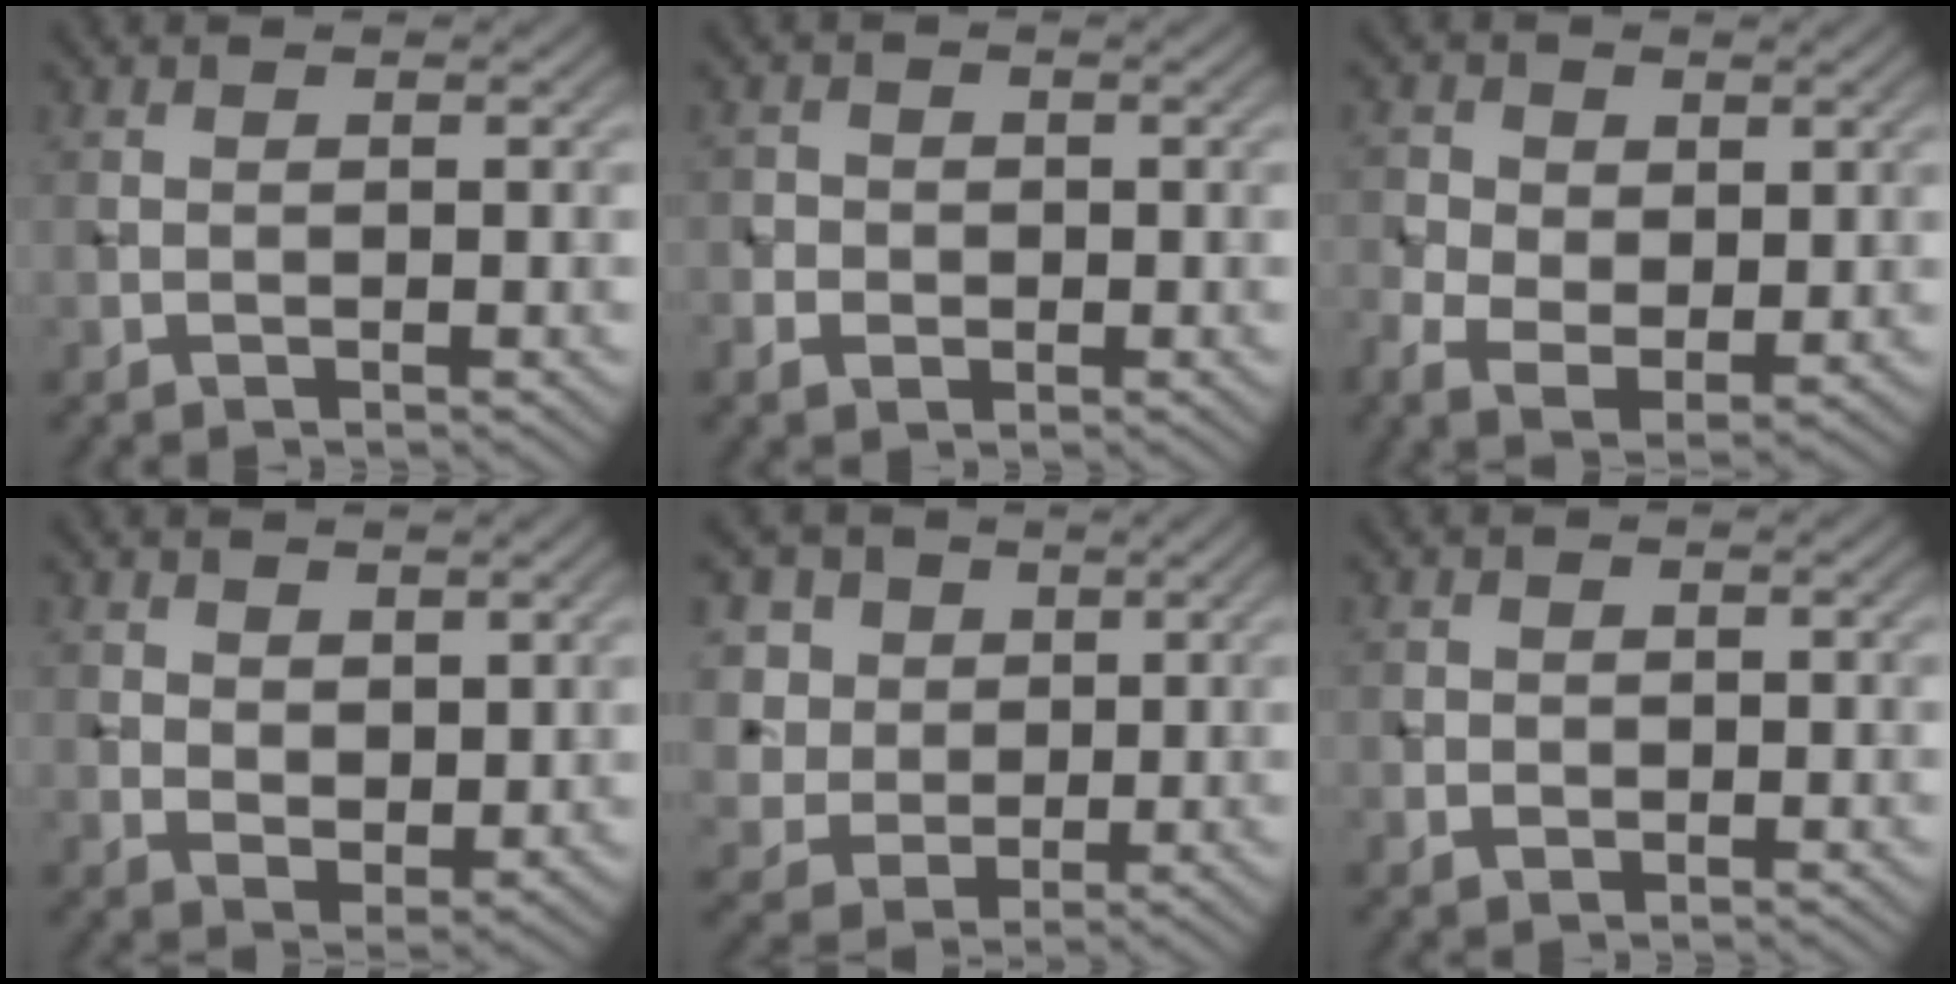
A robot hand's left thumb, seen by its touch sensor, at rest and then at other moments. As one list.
[{"total": 2.6, "force": [-0.7, 2.4, 0.9], "torque": [-0.015, -0.004, -0.018]}, {"total": 6.2, "force": [0.0, 4.6, 4.2], "torque": [-0.101, -0.009, 0.001]}, {"total": 4.1, "force": [2.1, 2.7, 2.3], "torque": [-0.049, -0.014, 0.042]}, {"total": 8.3, "force": [2.9, 7.0, 3.2], "torque": [-0.130, 0.000, 0.062]}, {"total": 1.3, "force": [-0.2, 1.2, 0.4], "torque": [-0.006, -0.006, -0.006]}]